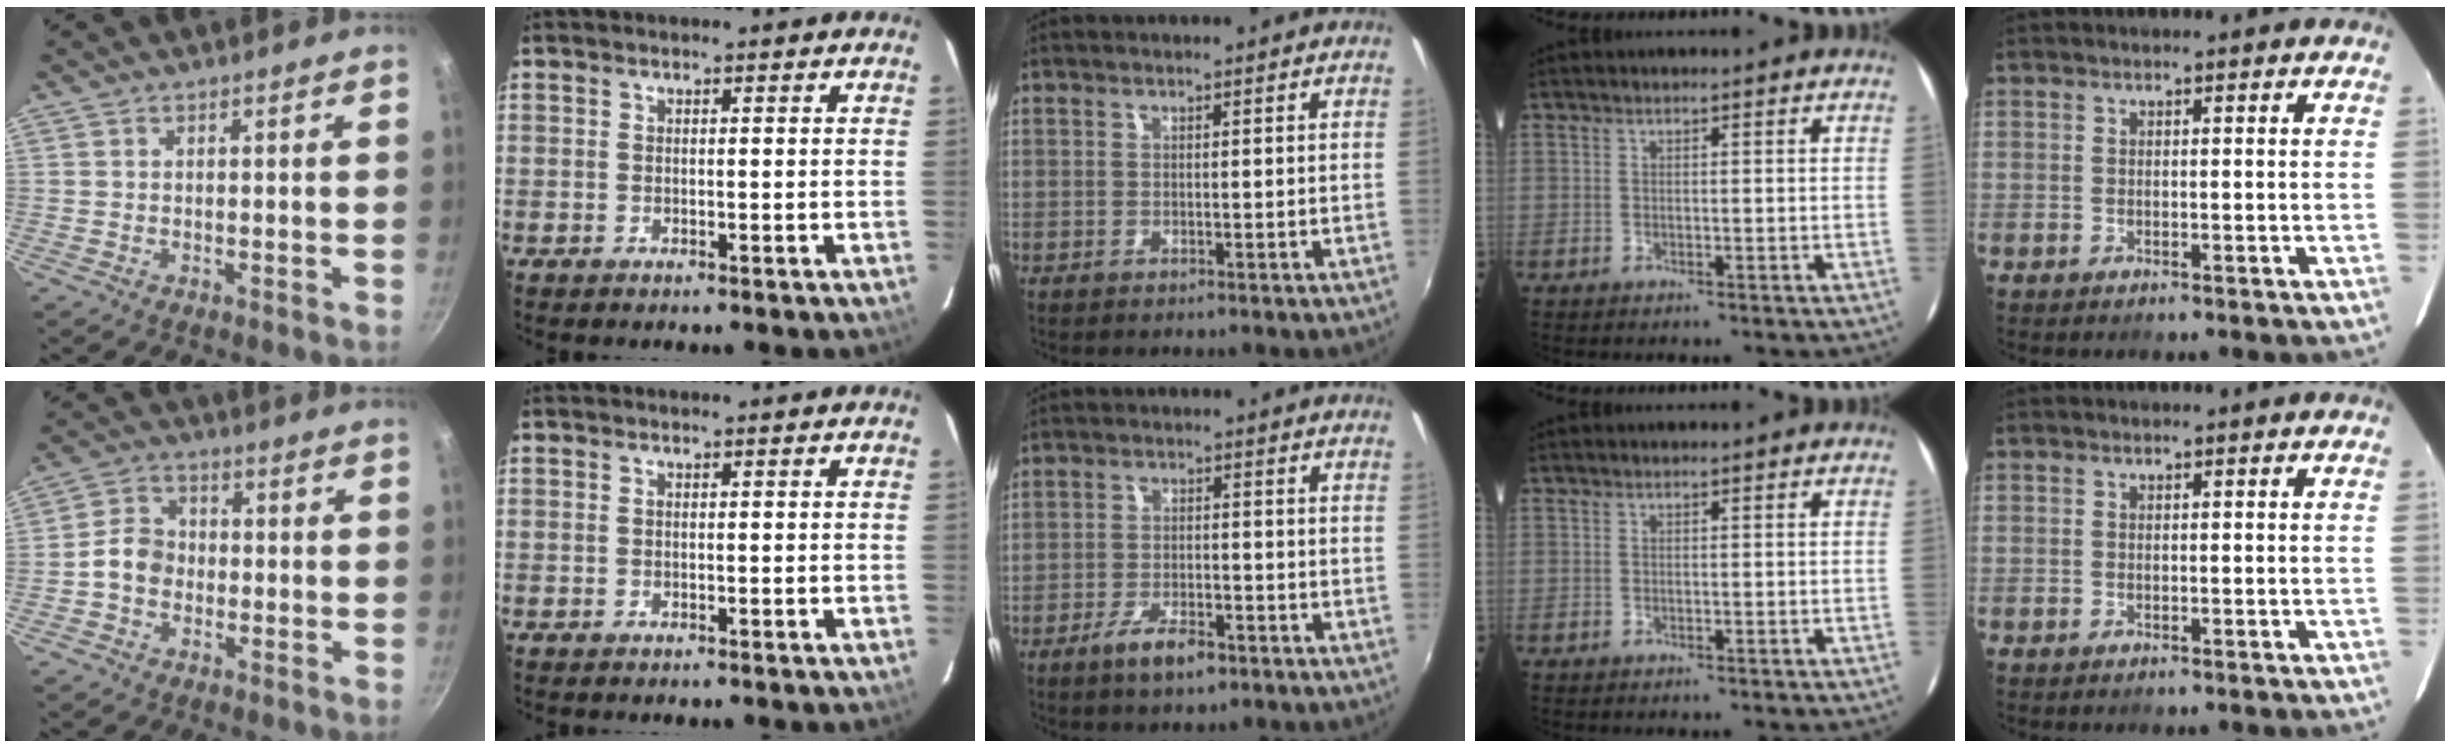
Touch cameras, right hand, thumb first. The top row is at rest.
{"thumb": {"total": 6.1, "force": [-1.3, 5.0, 3.2], "torque": [-0.029, 0.025, -0.035]}, "middle": {"total": 5.7, "force": [-3.8, 2.0, 3.9], "torque": [-0.091, -0.008, -0.065]}}